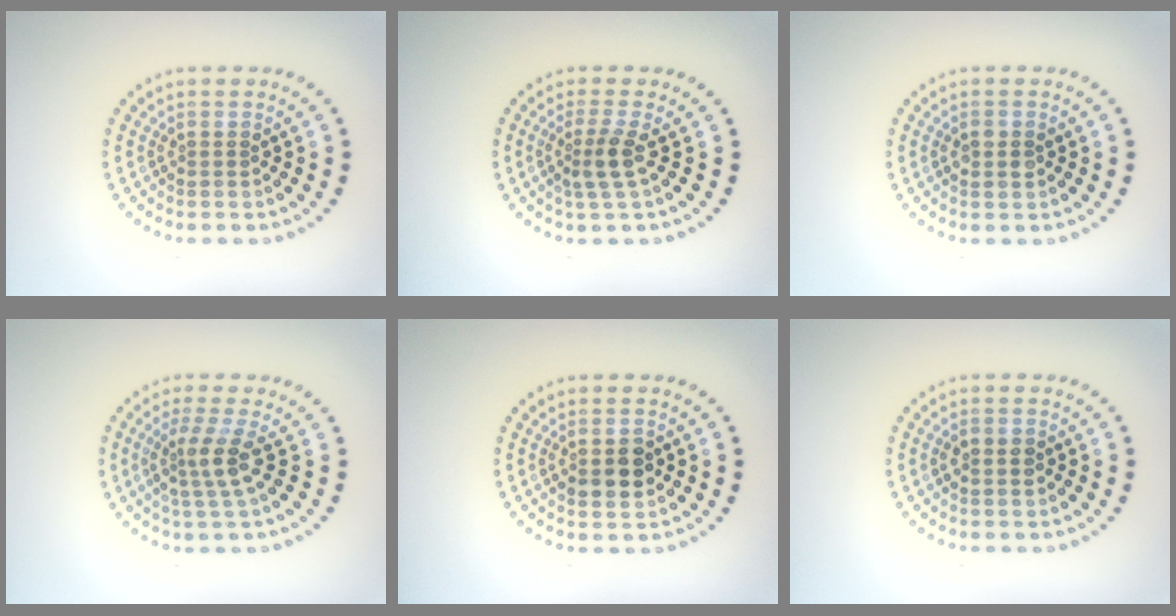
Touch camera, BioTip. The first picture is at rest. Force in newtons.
{"total": 2.4, "press": 1.8, "slide": 1.6}
{"total": 1.8, "press": 1.8, "slide": 0.1}
{"total": 2.9, "press": 2.2, "slide": 1.9}
{"total": 3.0, "press": 3.0, "slide": 0.2}
{"total": 1.8, "press": 1.8, "slide": 0.0}